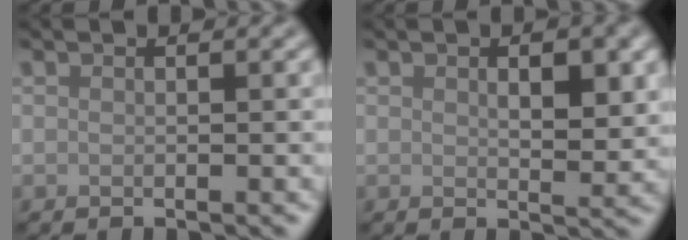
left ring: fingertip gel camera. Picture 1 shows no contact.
{"total": 3.3, "force": [1.0, 1.5, 2.8], "torque": [-0.038, -0.006, 0.020]}